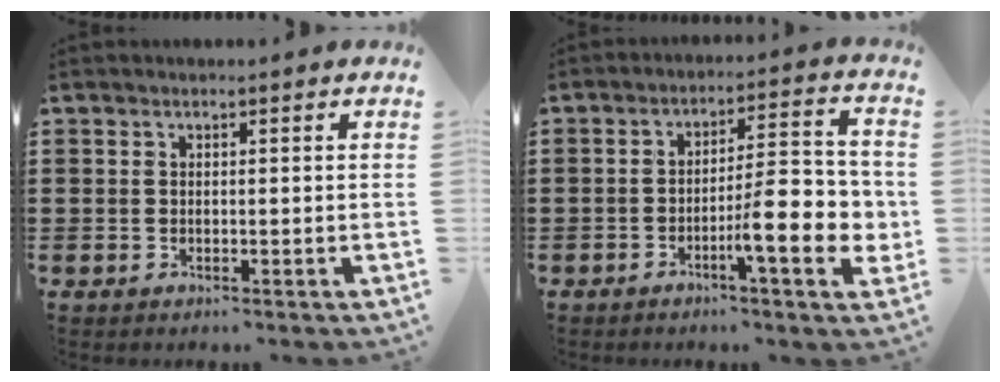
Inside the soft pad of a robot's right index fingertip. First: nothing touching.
{"total": 10.4, "force": [-3.0, 2.3, 9.7], "torque": [-0.141, -0.012, -0.054]}